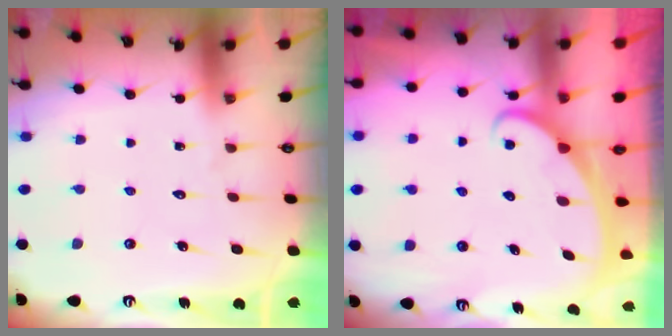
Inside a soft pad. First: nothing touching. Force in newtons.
{"total": 2.5, "press": 2.5, "slide": 0.3}